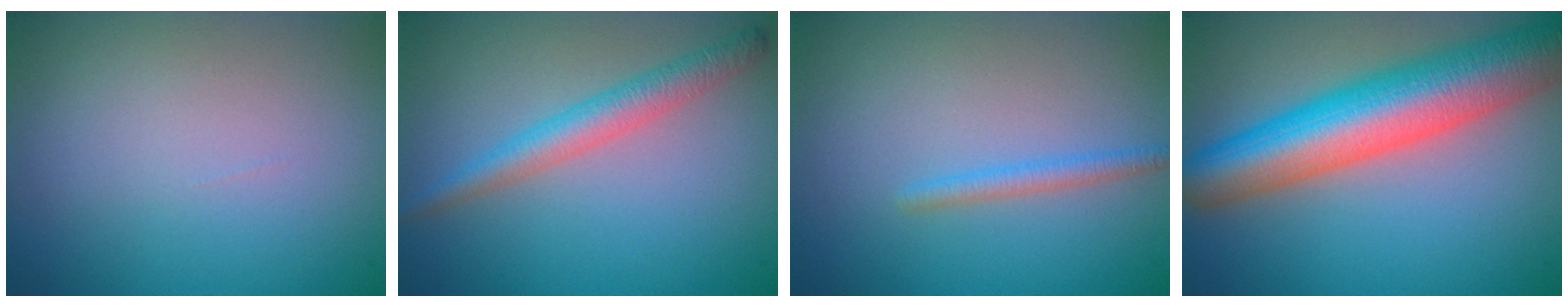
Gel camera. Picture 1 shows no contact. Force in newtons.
{"total": 3.0, "press": 3.0, "slide": 0.0}
{"total": 1.4, "press": 1.4, "slide": 0.0}
{"total": 10.8, "press": 10.8, "slide": 0.5}